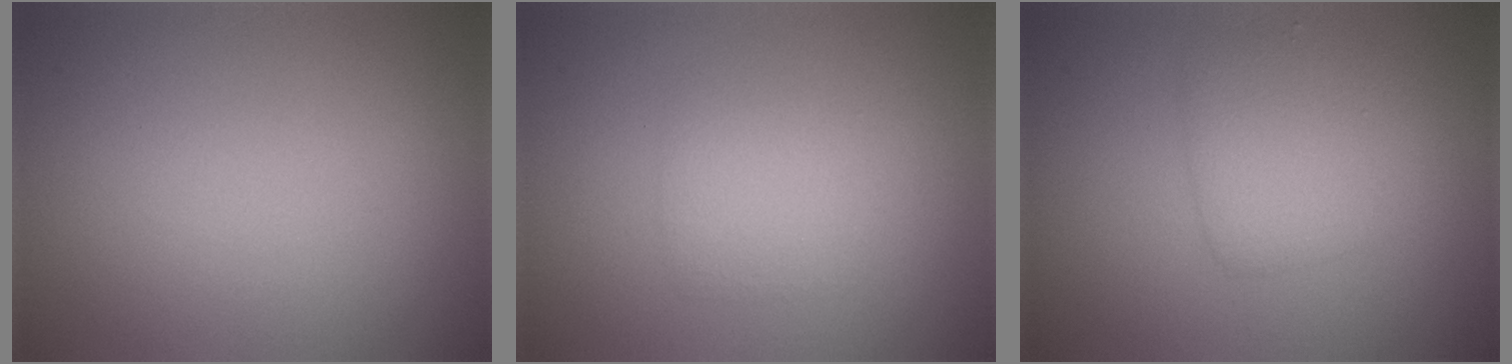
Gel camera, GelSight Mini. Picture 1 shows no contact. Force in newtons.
{"total": 1.9, "press": 1.9, "slide": 0.1}
{"total": 3.2, "press": 3.2, "slide": 0.1}